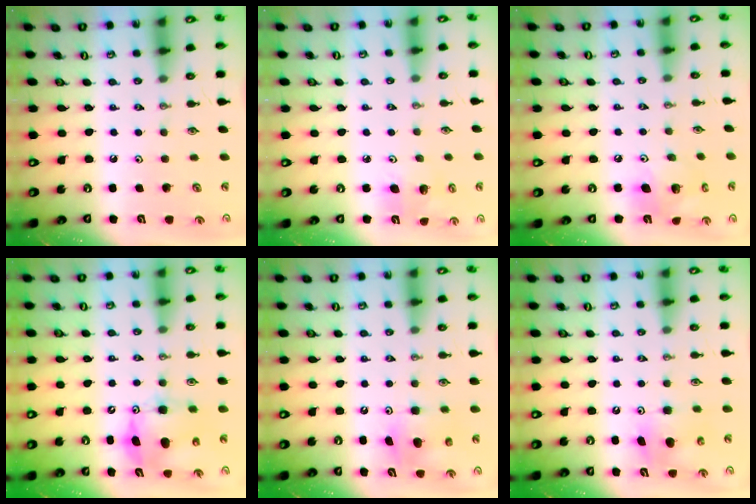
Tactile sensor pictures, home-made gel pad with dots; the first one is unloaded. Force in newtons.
{"total": 6.1, "press": 6.0, "slide": 1.0}
{"total": 11.0, "press": 10.8, "slide": 1.9}
{"total": 8.8, "press": 8.8, "slide": 0.6}
{"total": 7.1, "press": 7.1, "slide": 0.4}
{"total": 8.1, "press": 8.0, "slide": 0.7}